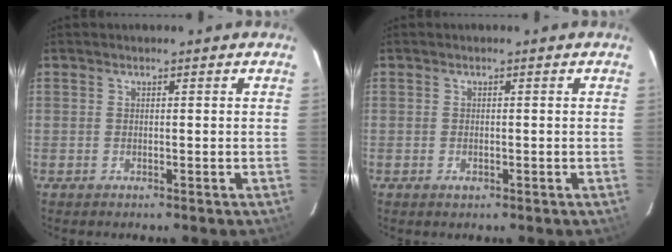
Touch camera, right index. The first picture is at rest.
{"total": 1.2, "force": [-0.5, 0.8, 0.8], "torque": [-0.013, 0.001, -0.007]}